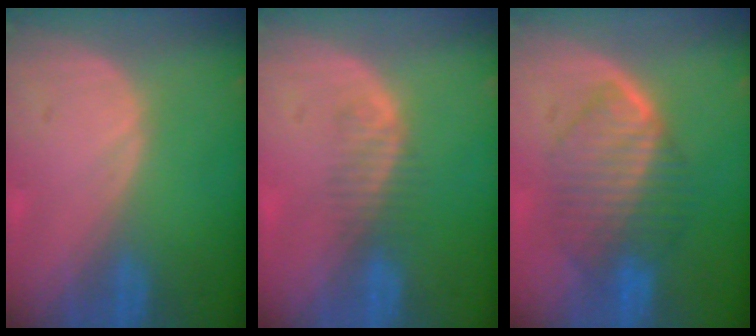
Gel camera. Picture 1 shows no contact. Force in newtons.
{"total": 2.2, "press": 2.0, "slide": 0.9}
{"total": 7.5, "press": 7.5, "slide": 0.4}